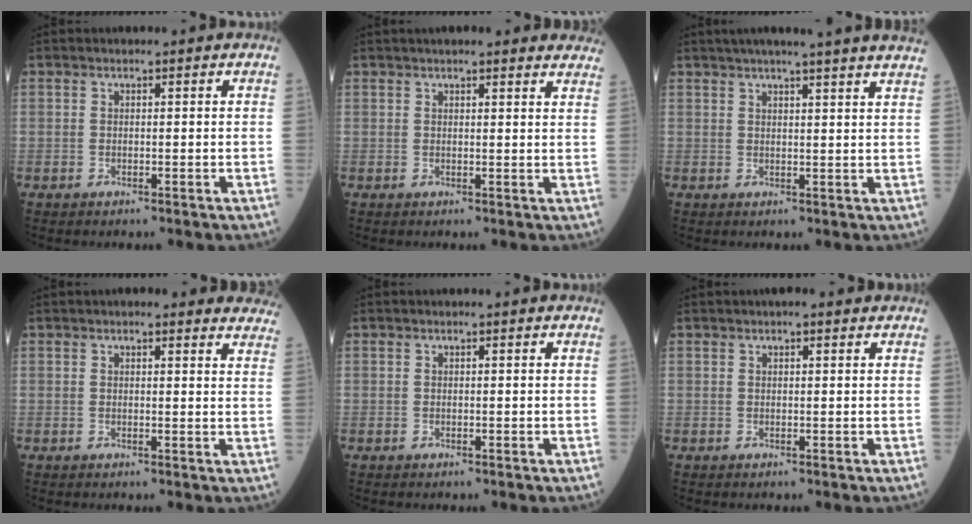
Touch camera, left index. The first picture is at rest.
{"total": 13.3, "force": [12.1, 2.2, 5.1], "torque": [-0.046, 0.023, 0.130]}
{"total": 15.4, "force": [13.5, -0.7, 7.4], "torque": [-0.115, 0.007, 0.160]}
{"total": 11.5, "force": [10.7, 2.3, 3.7], "torque": [-0.009, 0.001, 0.096]}
{"total": 0.0}
{"total": 1.8, "force": [1.3, 0.4, 1.1], "torque": [-0.016, 0.017, 0.018]}